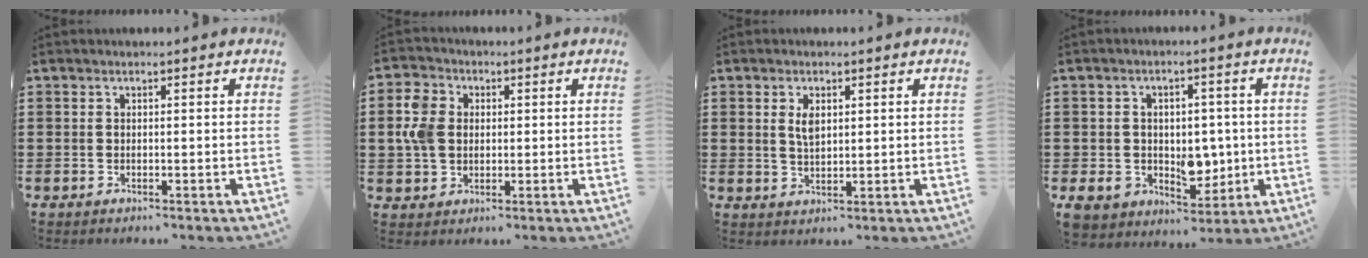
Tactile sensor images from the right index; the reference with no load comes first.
{"total": 5.9, "force": [0.6, 4.9, 3.3], "torque": [-0.097, 0.008, 0.004]}
{"total": 2.9, "force": [1.0, 1.4, 2.4], "torque": [-0.044, 0.002, 0.014]}
{"total": 6.4, "force": [0.0, 6.0, 2.4], "torque": [-0.061, -0.003, 0.010]}